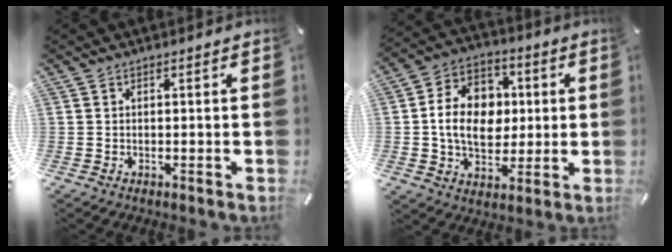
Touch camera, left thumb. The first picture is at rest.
{"total": 13.5, "force": [0.1, 10.9, 7.9], "torque": [-0.145, 0.020, 0.004]}